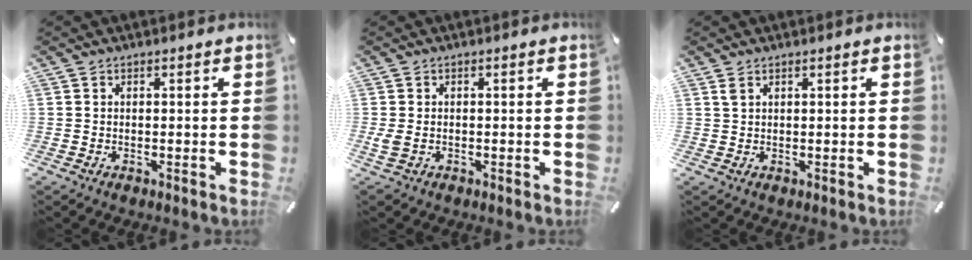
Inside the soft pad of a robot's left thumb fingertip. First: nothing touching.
{"total": 2.4, "force": [-0.4, 1.7, 1.6], "torque": [-0.038, -0.001, -0.006]}
{"total": 1.4, "force": [0.9, 0.8, 0.6], "torque": [-0.007, -0.005, 0.017]}